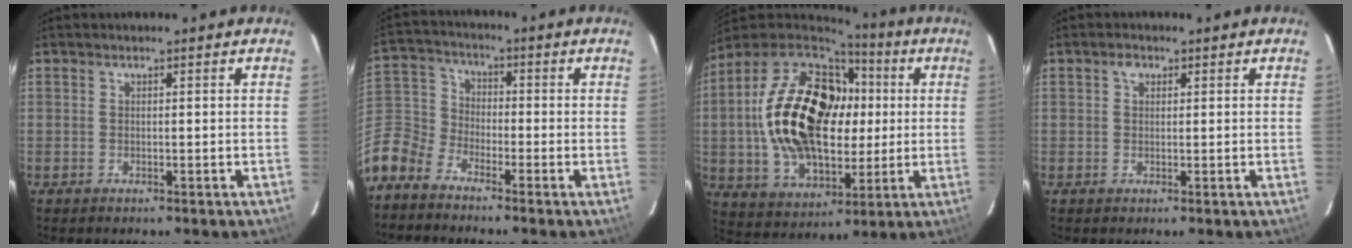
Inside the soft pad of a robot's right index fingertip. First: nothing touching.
{"total": 9.9, "force": [-6.4, 6.6, 3.6], "torque": [-0.098, 0.014, -0.151]}
{"total": 27.0, "force": [2.3, 17.2, 20.7], "torque": [-0.431, 0.032, 0.054]}
{"total": 1.6, "force": [0.7, 1.2, 0.8], "torque": [-0.011, 0.008, 0.010]}